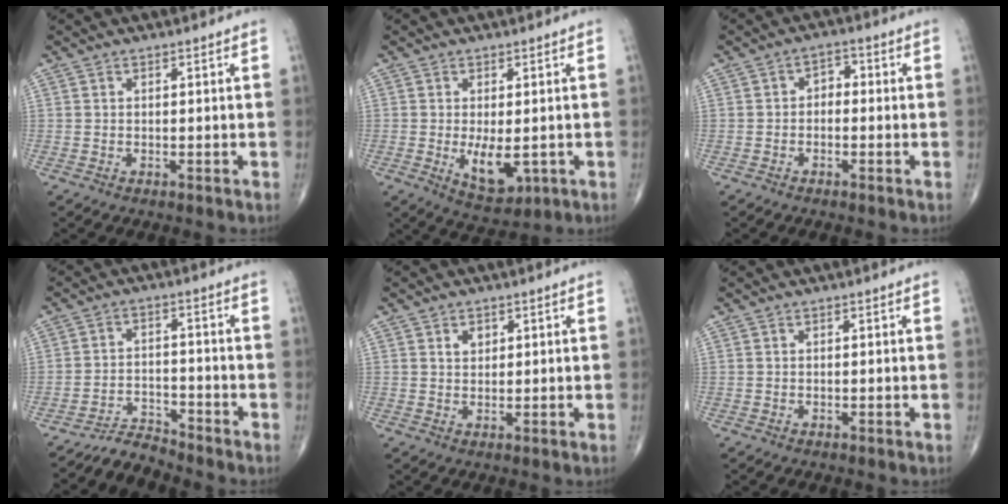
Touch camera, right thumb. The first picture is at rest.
{"total": 6.7, "force": [-1.1, 3.3, 5.7], "torque": [-0.081, -0.015, -0.003]}
{"total": 2.9, "force": [-0.4, 2.0, 2.0], "torque": [-0.013, 0.018, -0.019]}
{"total": 4.5, "force": [-4.5, 0.2, -0.6], "torque": [0.014, 0.036, -0.080]}
{"total": 2.2, "force": [1.0, 1.6, 1.1], "torque": [-0.009, -0.005, 0.016]}
{"total": 0.0}